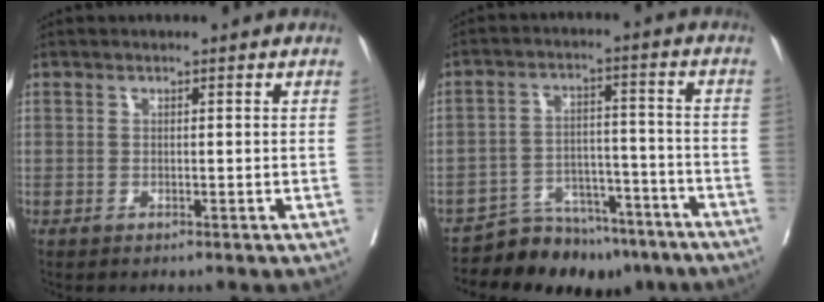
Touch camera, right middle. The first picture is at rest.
{"total": 11.2, "force": [-9.9, 4.9, 2.1], "torque": [-0.012, 0.039, -0.147]}